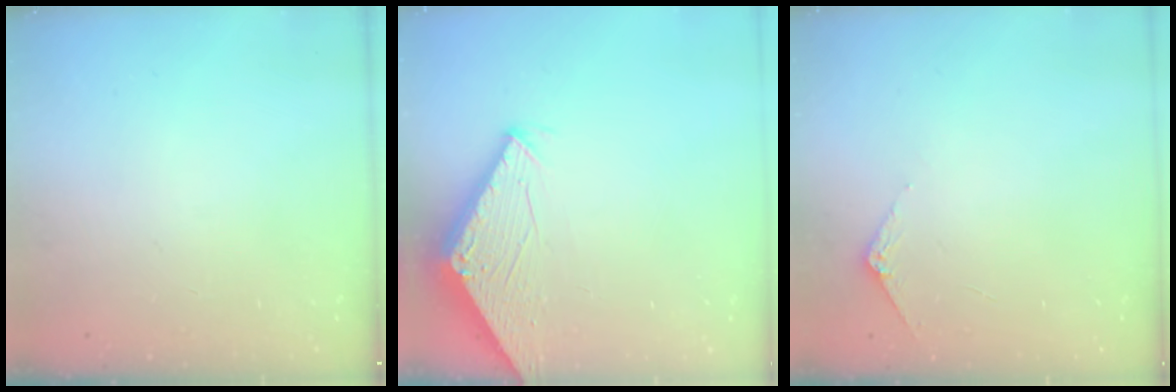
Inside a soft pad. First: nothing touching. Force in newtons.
{"total": 2.9, "press": 2.9, "slide": 0.2}
{"total": 3.5, "press": 3.5, "slide": 0.3}